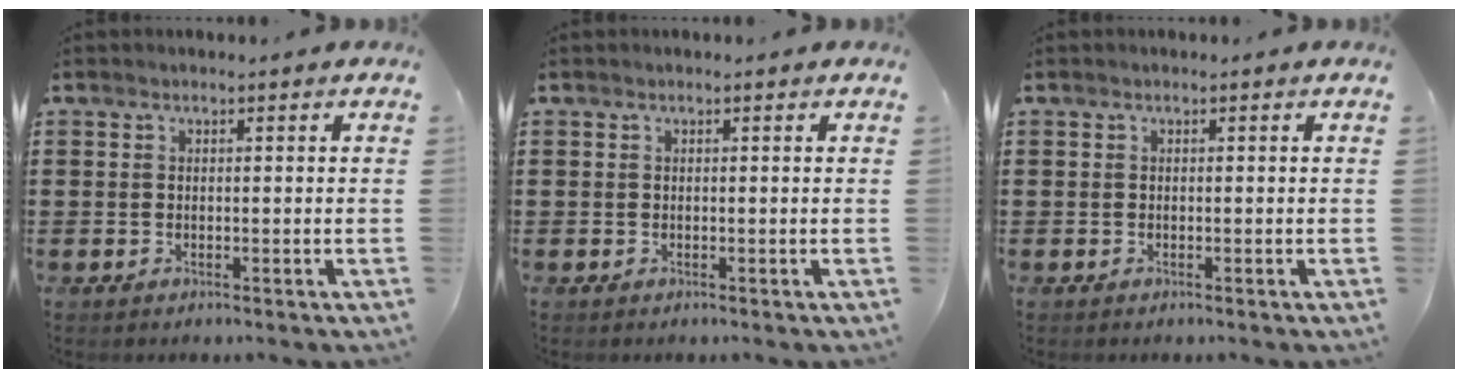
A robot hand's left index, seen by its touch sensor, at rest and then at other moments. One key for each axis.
{"total": 0.0}
{"total": 0.0}